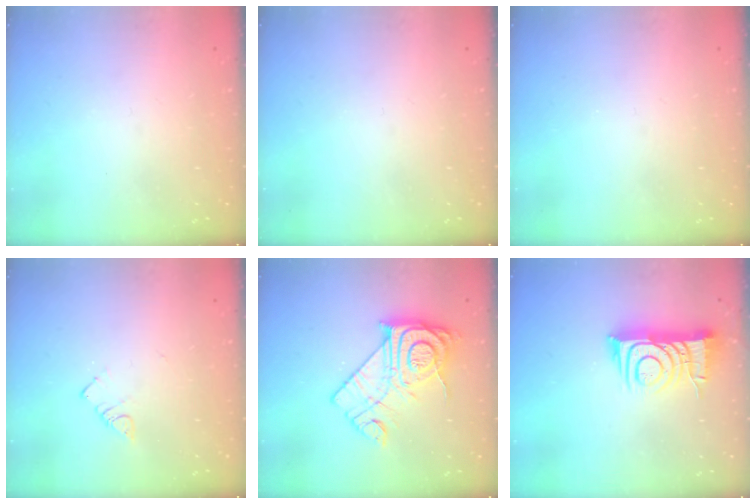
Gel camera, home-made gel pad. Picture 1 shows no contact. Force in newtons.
{"total": 0.0}
{"total": 0.0}
{"total": 2.9, "press": 2.9, "slide": 0.5}
{"total": 15.9, "press": 15.9, "slide": 1.1}
{"total": 10.8, "press": 10.7, "slide": 1.4}